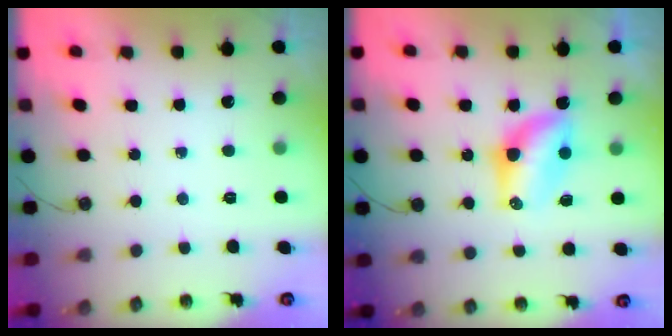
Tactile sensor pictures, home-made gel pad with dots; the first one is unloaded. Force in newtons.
{"total": 7.2, "press": 7.1, "slide": 1.2}